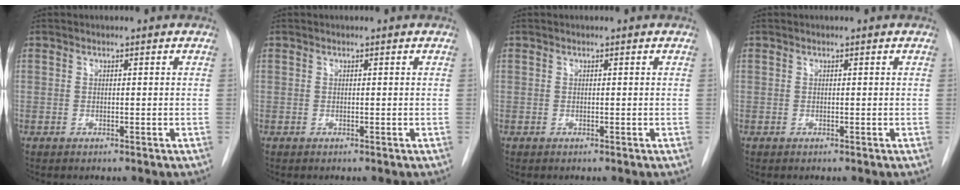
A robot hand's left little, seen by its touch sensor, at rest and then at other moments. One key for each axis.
{"total": 0.0}
{"total": 0.0}
{"total": 0.0}